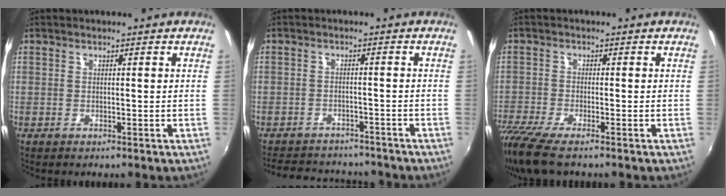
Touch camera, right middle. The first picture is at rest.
{"total": 10.9, "force": [-9.4, 4.5, 3.1], "torque": [-0.083, 0.027, -0.128]}
{"total": 9.6, "force": [-7.4, 1.3, 6.0], "torque": [-0.147, -0.046, -0.136]}